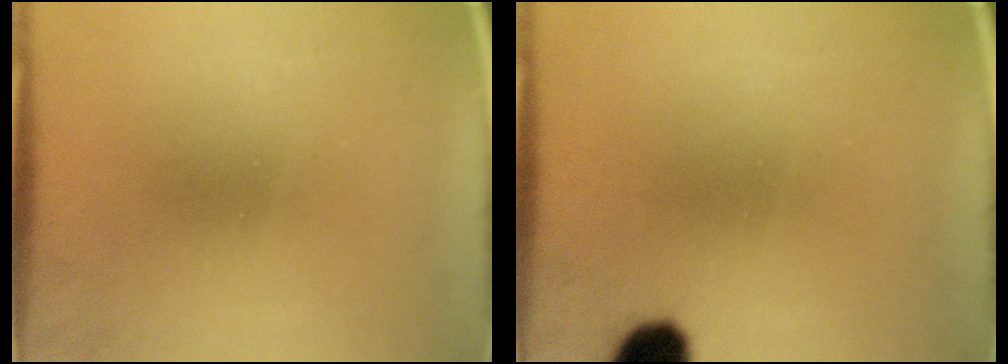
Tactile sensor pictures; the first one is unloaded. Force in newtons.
{"total": 6.6}